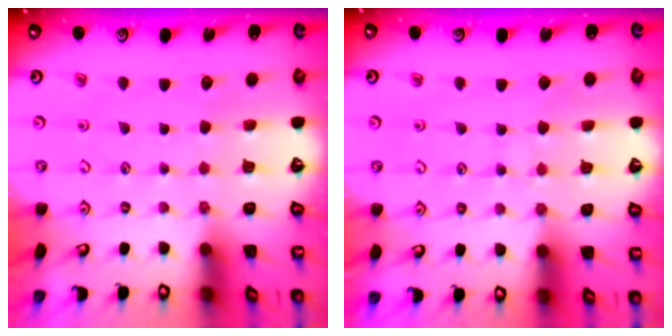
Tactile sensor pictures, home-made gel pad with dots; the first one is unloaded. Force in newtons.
{"total": 5.2, "press": 5.2, "slide": 0.4}